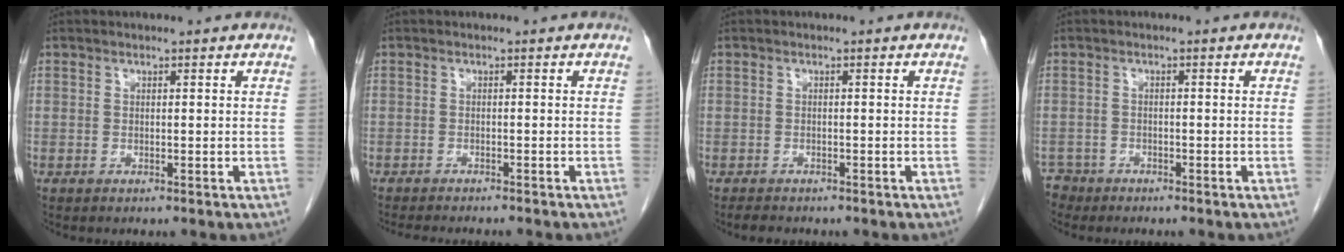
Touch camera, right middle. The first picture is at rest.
{"total": 7.6, "force": [-6.8, 1.2, 3.3], "torque": [-0.039, -0.009, -0.090]}
{"total": 2.0, "force": [-1.8, 0.8, 0.7], "torque": [-0.019, -0.006, -0.023]}
{"total": 2.2, "force": [-2.0, 0.9, -0.6], "torque": [0.008, -0.001, -0.037]}